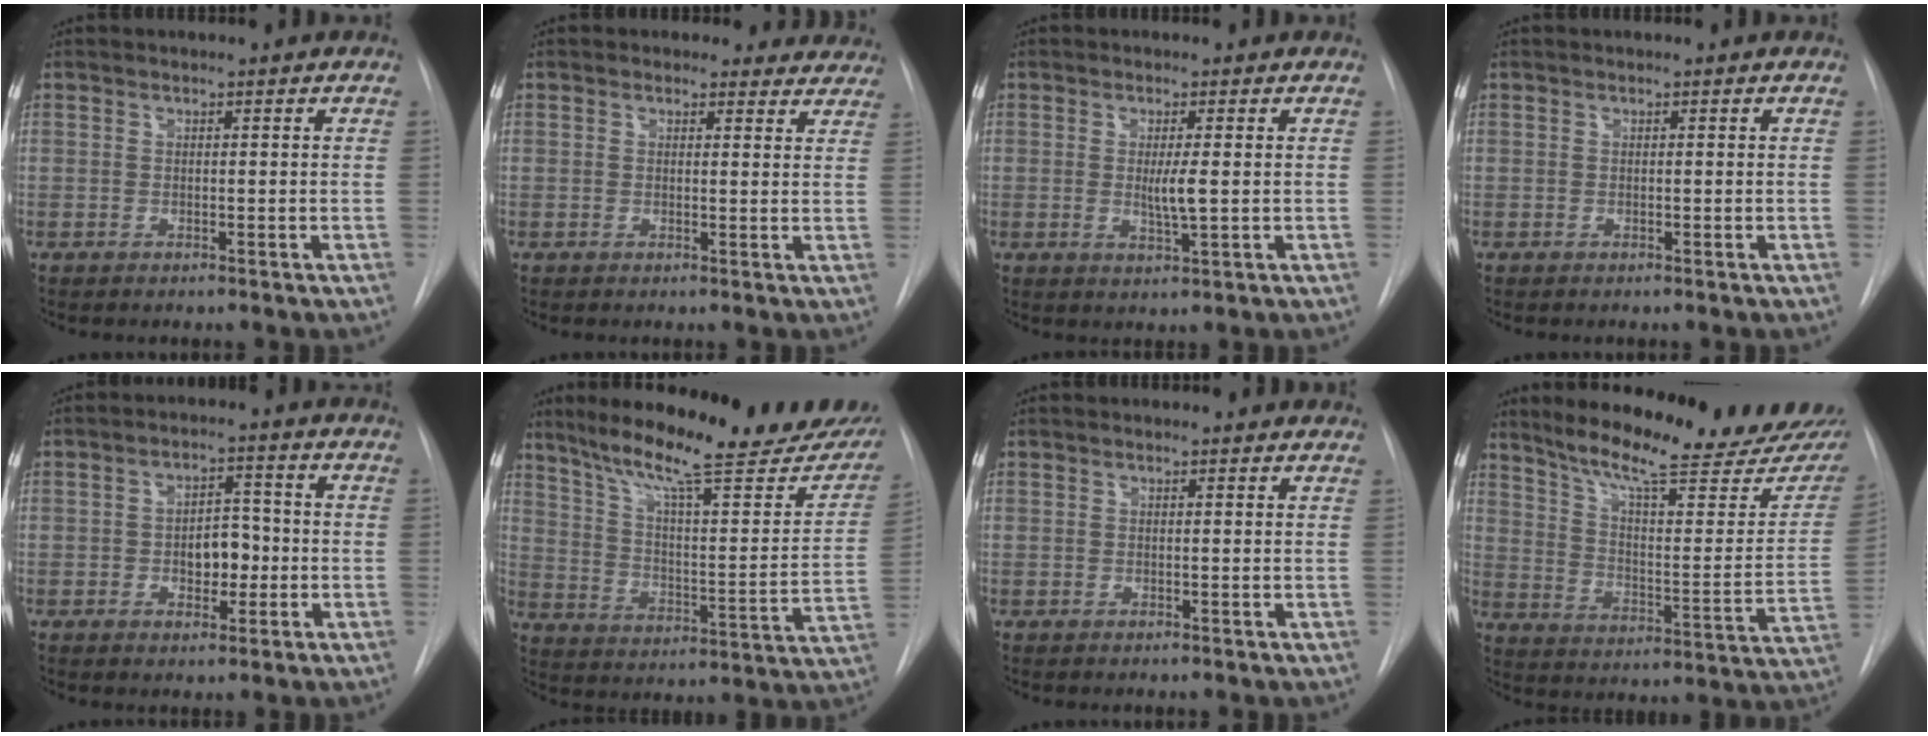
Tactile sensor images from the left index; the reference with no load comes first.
{"total": 7.0, "force": [6.2, 3.2, 0.4], "torque": [0.030, 0.000, 0.042]}
{"total": 3.3, "force": [0.1, 0.3, 3.3], "torque": [-0.063, -0.006, 0.002]}
{"total": 0.0}
{"total": 5.3, "force": [-0.9, 3.2, 4.2], "torque": [-0.059, 0.014, -0.011]}
{"total": 27.4, "force": [22.0, 4.5, 15.8], "torque": [-0.238, -0.031, 0.297]}
{"total": 1.9, "force": [1.8, 0.5, 0.5], "torque": [-0.015, 0.009, 0.015]}
{"total": 24.1, "force": [20.5, 3.0, 12.4], "torque": [-0.183, -0.060, 0.275]}